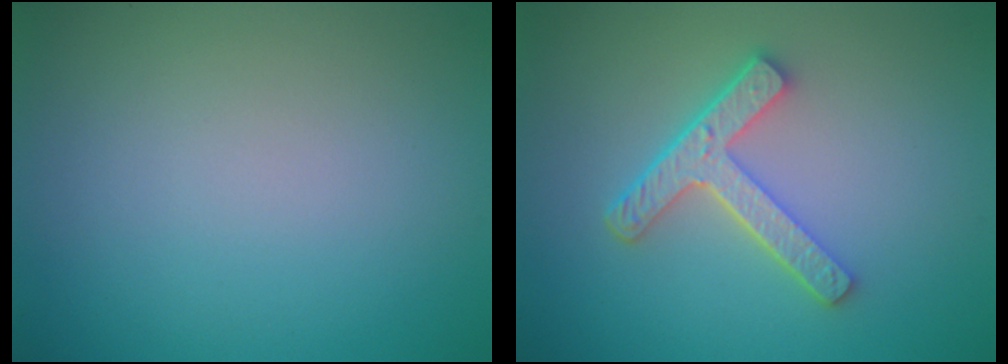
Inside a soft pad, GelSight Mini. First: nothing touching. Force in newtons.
{"total": 4.4, "press": 3.3, "slide": 2.9}